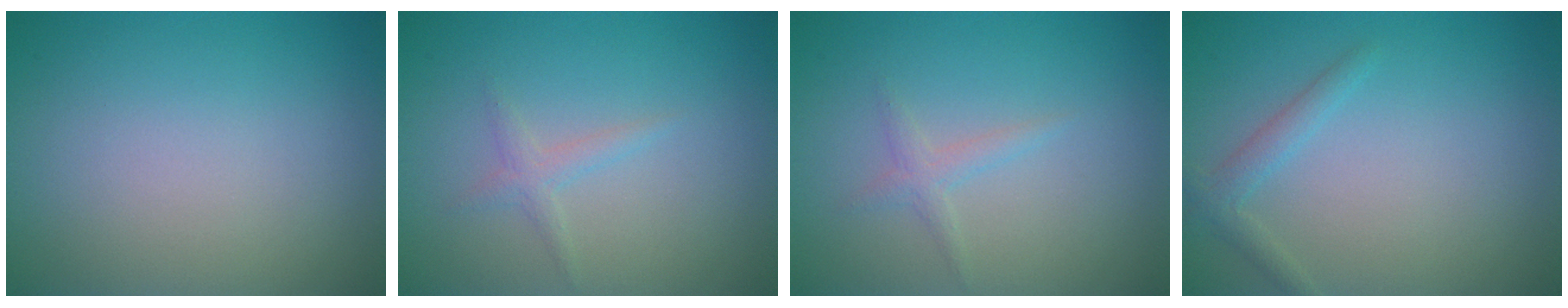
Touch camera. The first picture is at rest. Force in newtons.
{"total": 1.3, "press": 1.3, "slide": 0.1}
{"total": 1.3, "press": 1.3, "slide": 0.1}
{"total": 1.6, "press": 1.6, "slide": 0.1}